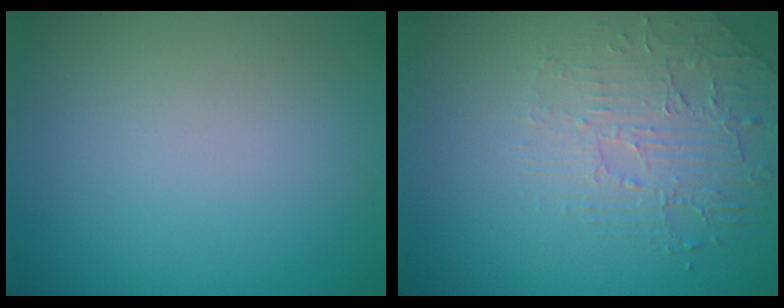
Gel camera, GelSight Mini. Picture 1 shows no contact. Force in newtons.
{"total": 2.2, "press": 1.7, "slide": 1.5}